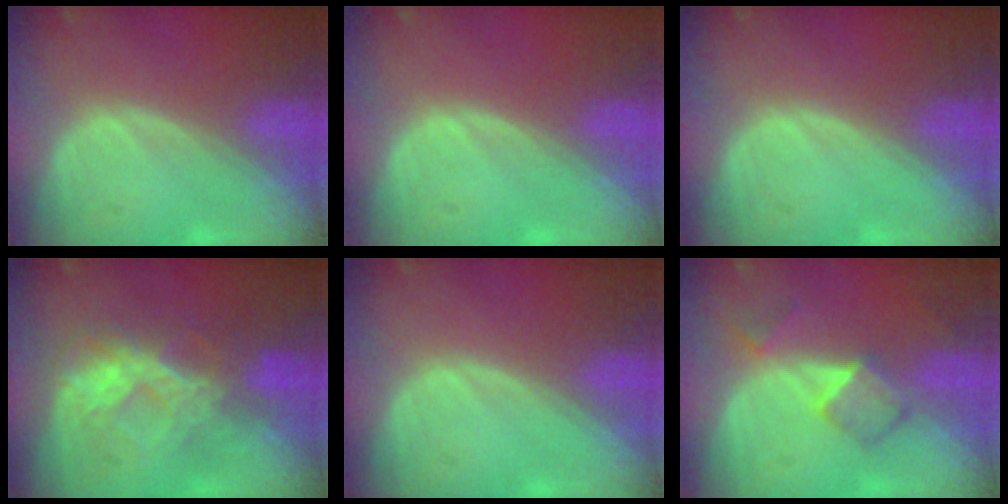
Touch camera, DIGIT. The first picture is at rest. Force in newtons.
{"total": 0.0}
{"total": 0.0}
{"total": 6.5, "press": 6.5, "slide": 0.4}
{"total": 0.0}
{"total": 5.1, "press": 4.4, "slide": 2.6}